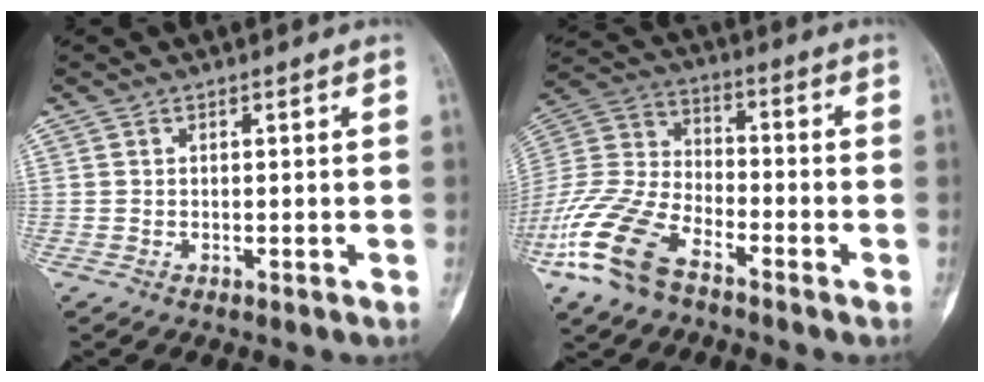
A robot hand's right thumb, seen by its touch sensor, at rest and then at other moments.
{"total": 16.3, "force": [-9.5, 8.5, 10.1], "torque": [-0.216, 0.041, -0.195]}